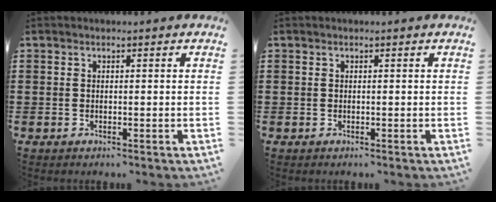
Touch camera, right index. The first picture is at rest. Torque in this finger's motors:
{"motor_torque": [-0.04, 0.04, 0.00, 0.00]}